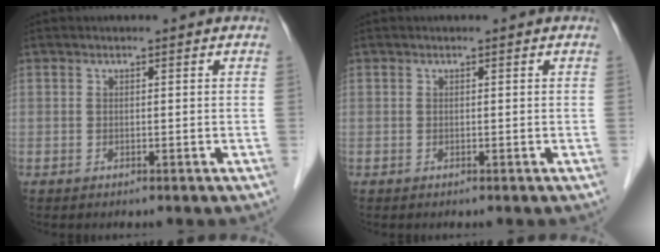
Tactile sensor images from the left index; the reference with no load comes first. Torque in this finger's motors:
{"motor_torque": [0.00, 0.00, 0.00, 0.00]}